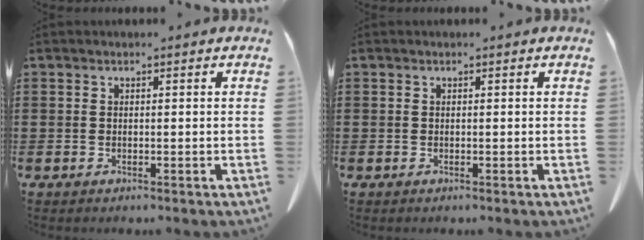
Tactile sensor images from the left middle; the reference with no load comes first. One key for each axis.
{"total": 0.0}